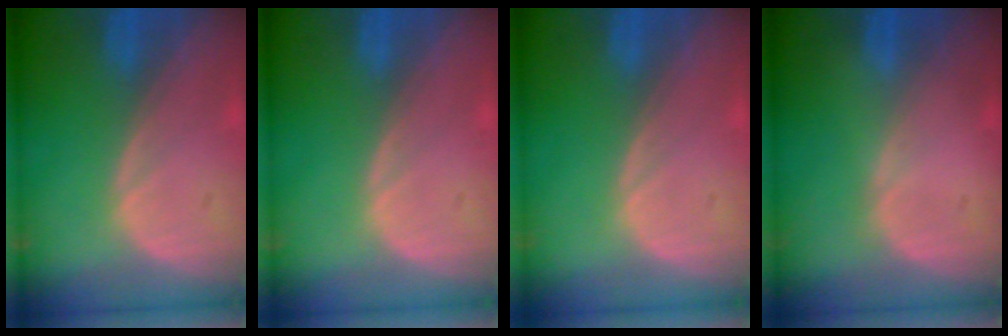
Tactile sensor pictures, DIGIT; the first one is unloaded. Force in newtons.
{"total": 0.0}
{"total": 0.0}
{"total": 0.0}